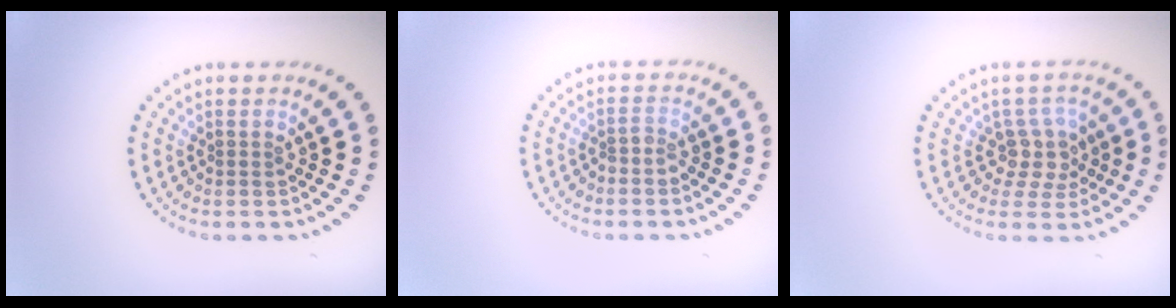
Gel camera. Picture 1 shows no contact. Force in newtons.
{"total": 1.0, "press": 0.6, "slide": 0.8}
{"total": 2.9, "press": 2.3, "slide": 1.8}